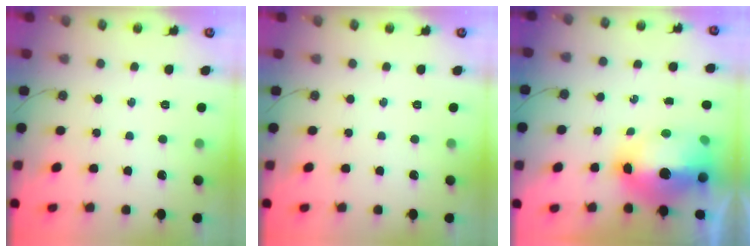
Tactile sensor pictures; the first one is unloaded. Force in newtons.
{"total": 0.0}
{"total": 16.7, "press": 16.7, "slide": 1.6}